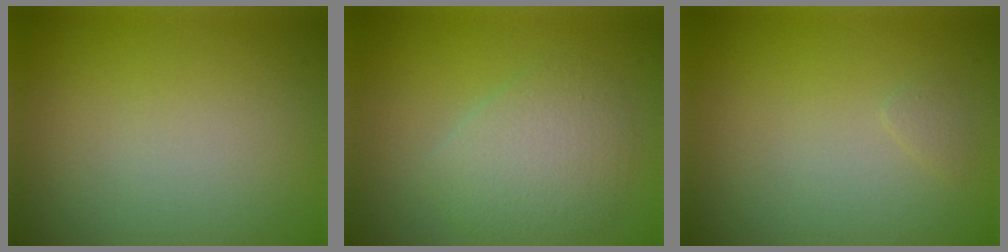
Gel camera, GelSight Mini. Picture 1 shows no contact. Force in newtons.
{"total": 3.7, "press": 3.7, "slide": 0.2}
{"total": 0.6, "press": 0.5, "slide": 0.1}